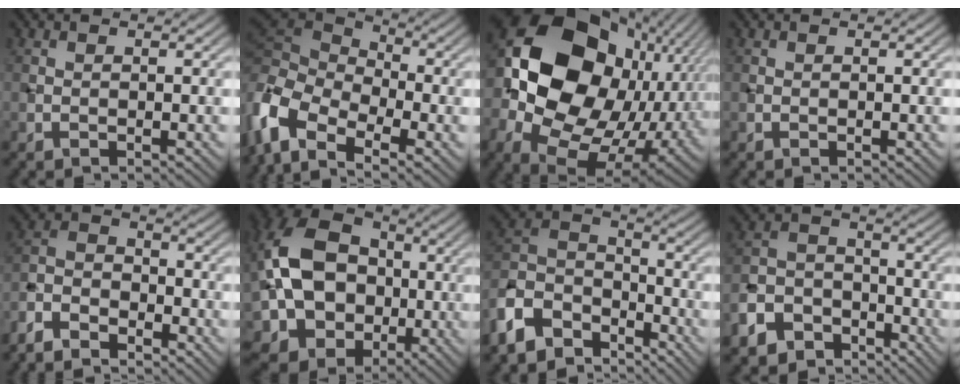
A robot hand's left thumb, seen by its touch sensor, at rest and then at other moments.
{"total": 12.8, "force": [-4.8, 7.4, 9.3], "torque": [-0.241, -0.002, -0.098]}
{"total": 21.9, "force": [2.1, 16.3, 14.5], "torque": [-0.323, -0.019, 0.069]}
{"total": 0.0}
{"total": 7.5, "force": [-6.1, 3.1, 2.9], "torque": [-0.066, -0.007, -0.138]}
{"total": 17.0, "force": [-0.3, 12.8, 11.1], "torque": [-0.256, 0.009, -0.015]}
{"total": 11.8, "force": [-8.4, 6.5, 5.1], "torque": [-0.133, -0.006, -0.178]}
{"total": 9.2, "force": [-6.4, 5.7, 3.4], "torque": [-0.081, -0.018, -0.131]}